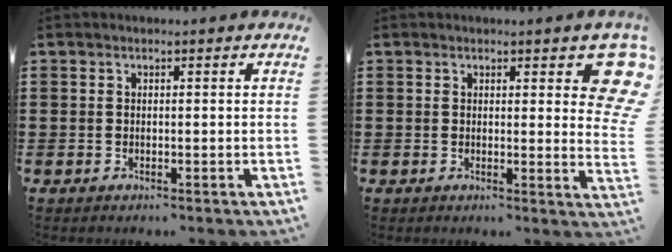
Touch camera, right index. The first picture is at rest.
{"total": 5.7, "force": [3.3, 2.0, 4.2], "torque": [-0.043, -0.011, 0.051]}